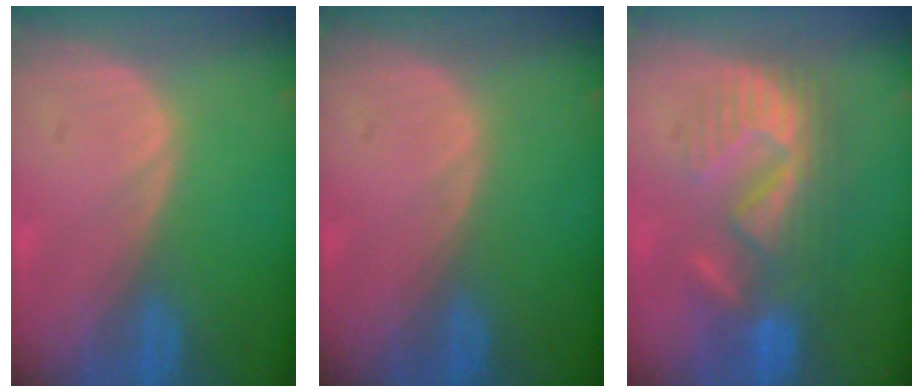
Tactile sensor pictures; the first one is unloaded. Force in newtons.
{"total": 0.0}
{"total": 8.7, "press": 8.6, "slide": 1.5}